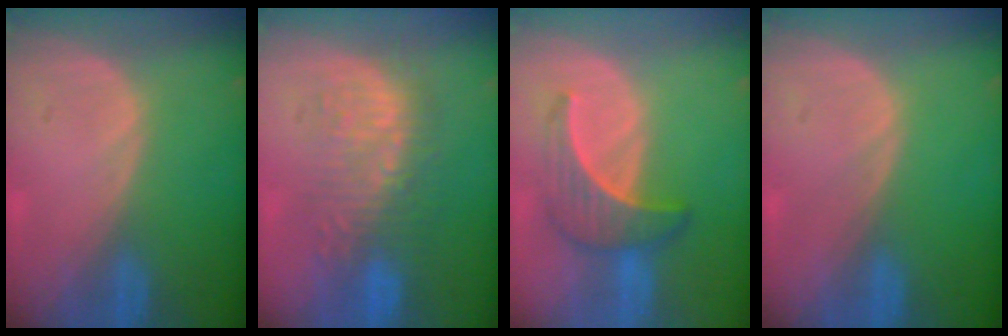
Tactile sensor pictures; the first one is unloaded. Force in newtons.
{"total": 9.2, "press": 8.7, "slide": 2.7}
{"total": 6.5, "press": 6.3, "slide": 1.7}
{"total": 0.0}